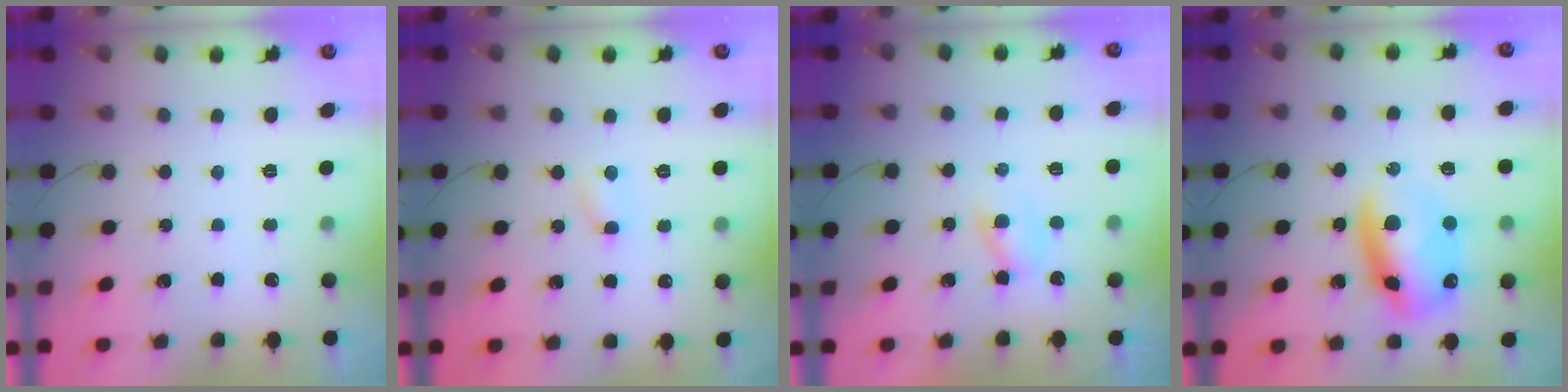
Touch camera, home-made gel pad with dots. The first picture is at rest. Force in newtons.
{"total": 2.7, "press": 2.6, "slide": 0.8}
{"total": 2.0, "press": 1.8, "slide": 0.9}
{"total": 12.9, "press": 12.5, "slide": 3.2}